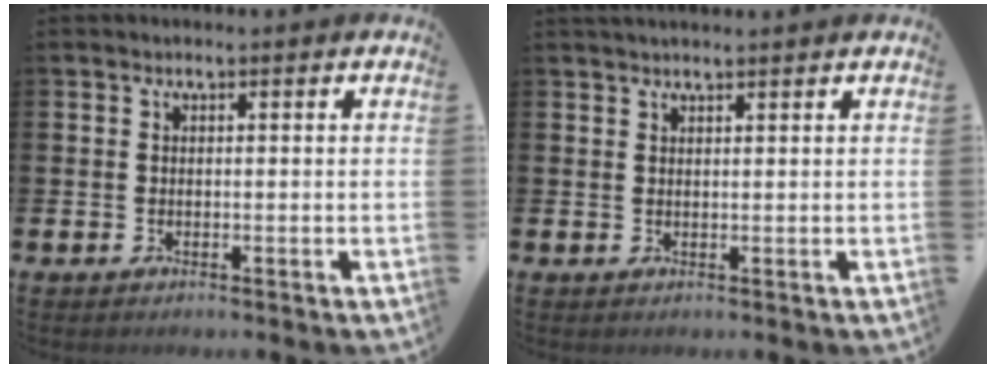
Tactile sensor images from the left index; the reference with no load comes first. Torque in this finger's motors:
{"motor_torque": [0.92, -1.21, 0.18, 0.05]}